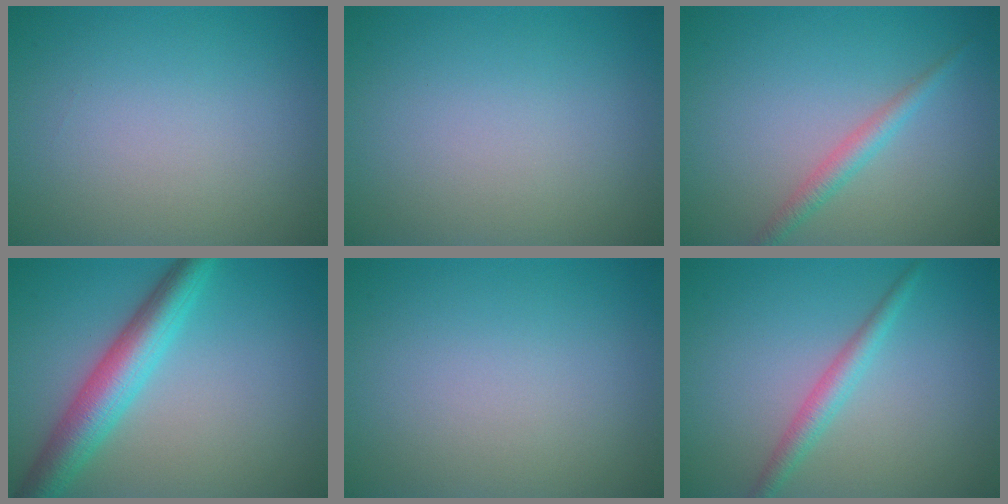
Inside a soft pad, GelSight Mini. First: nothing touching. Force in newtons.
{"total": 0.0}
{"total": 1.8, "press": 1.8, "slide": 0.0}
{"total": 5.6, "press": 5.6, "slide": 0.2}
{"total": 0.0}
{"total": 2.2, "press": 2.2, "slide": 0.0}